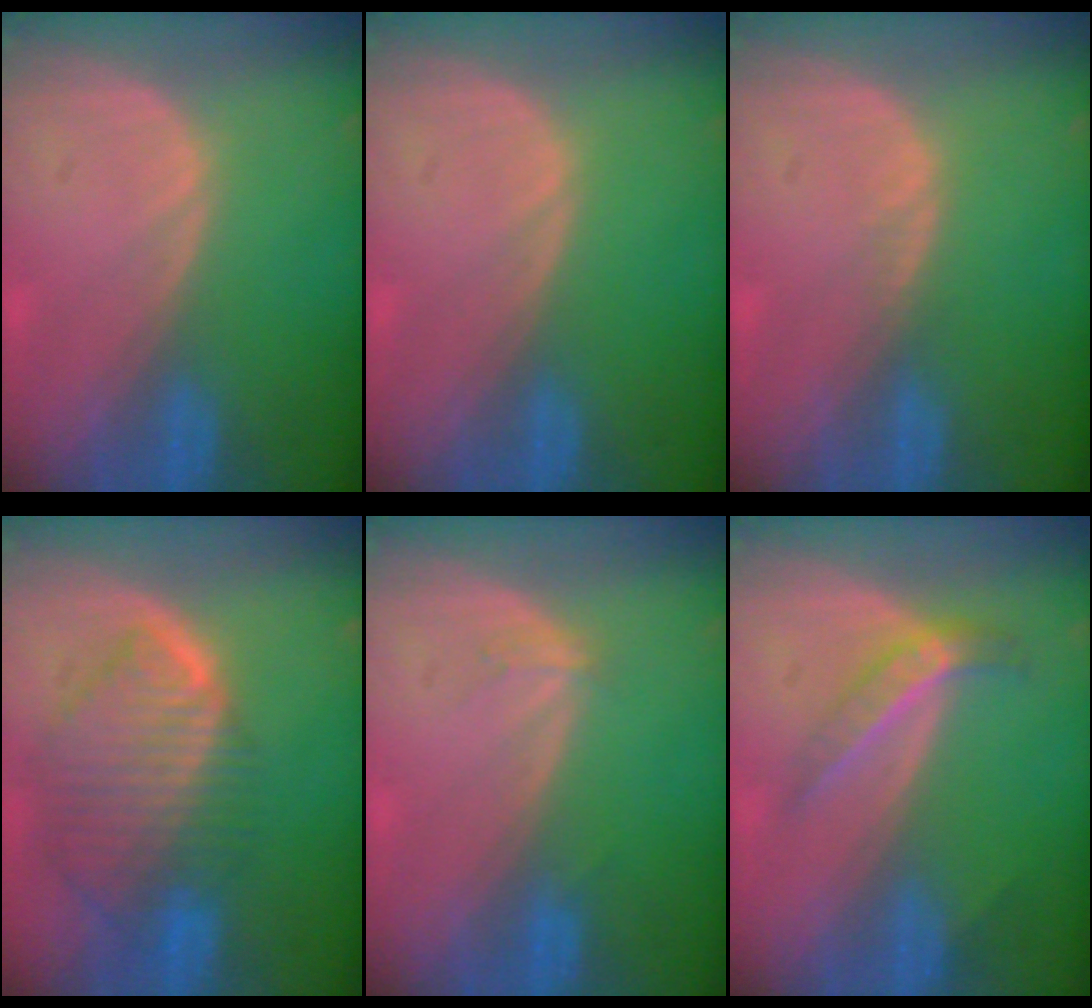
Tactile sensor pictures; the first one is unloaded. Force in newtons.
{"total": 0.0}
{"total": 0.5, "press": 0.5, "slide": 0.1}
{"total": 10.1, "press": 8.5, "slide": 5.3}
{"total": 1.1, "press": 1.1, "slide": 0.1}
{"total": 4.5, "press": 4.1, "slide": 2.0}